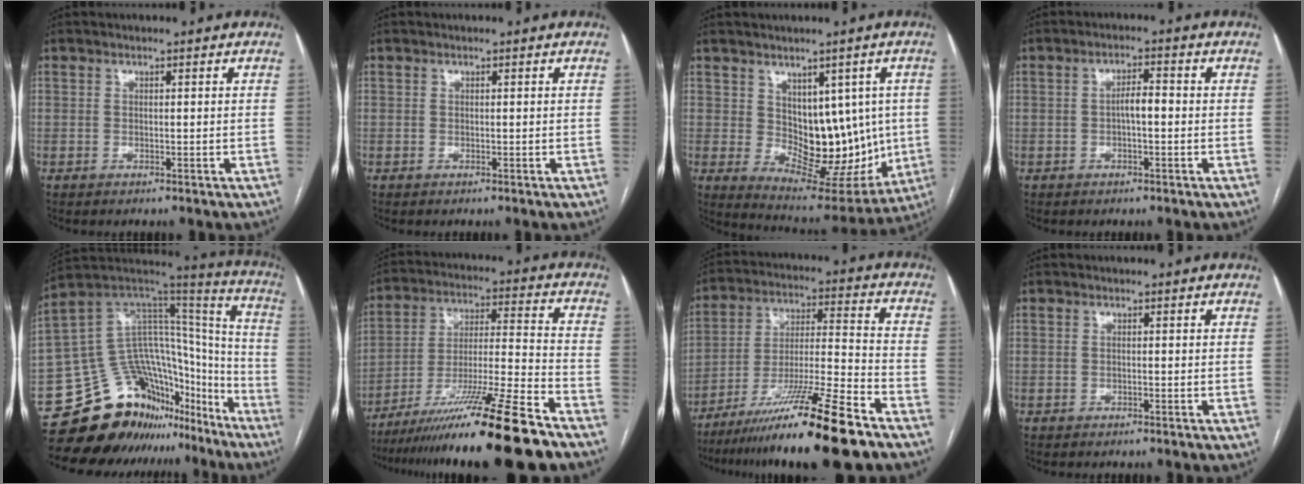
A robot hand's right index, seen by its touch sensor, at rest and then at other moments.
{"total": 0.0}
{"total": 13.3, "force": [0.5, 7.6, 11.0], "torque": [-0.130, 0.004, 0.038]}
{"total": 3.0, "force": [-0.4, 0.8, 2.8], "torque": [-0.046, 0.008, -0.006]}
{"total": 25.3, "force": [-19.4, 13.0, 9.6], "torque": [-0.130, 0.078, -0.294]}
{"total": 21.1, "force": [-16.1, -1.3, 13.6], "torque": [-0.215, -0.031, -0.275]}
{"total": 19.3, "force": [-14.1, -0.7, 13.2], "torque": [-0.219, -0.030, -0.244]}
{"total": 0.0}